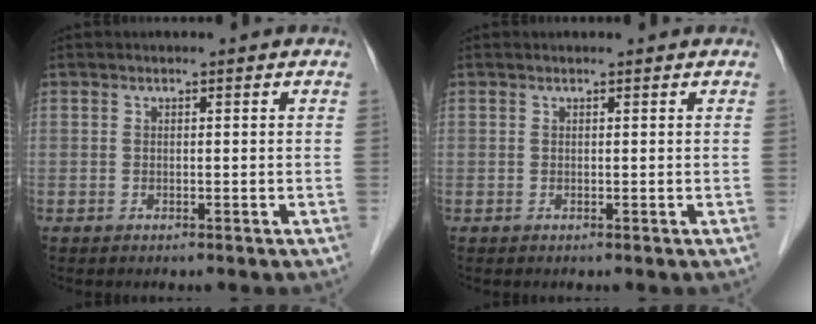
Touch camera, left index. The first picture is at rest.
{"total": 0.8, "force": [0.8, 0.0, 0.2], "torque": [-0.007, 0.008, 0.011]}